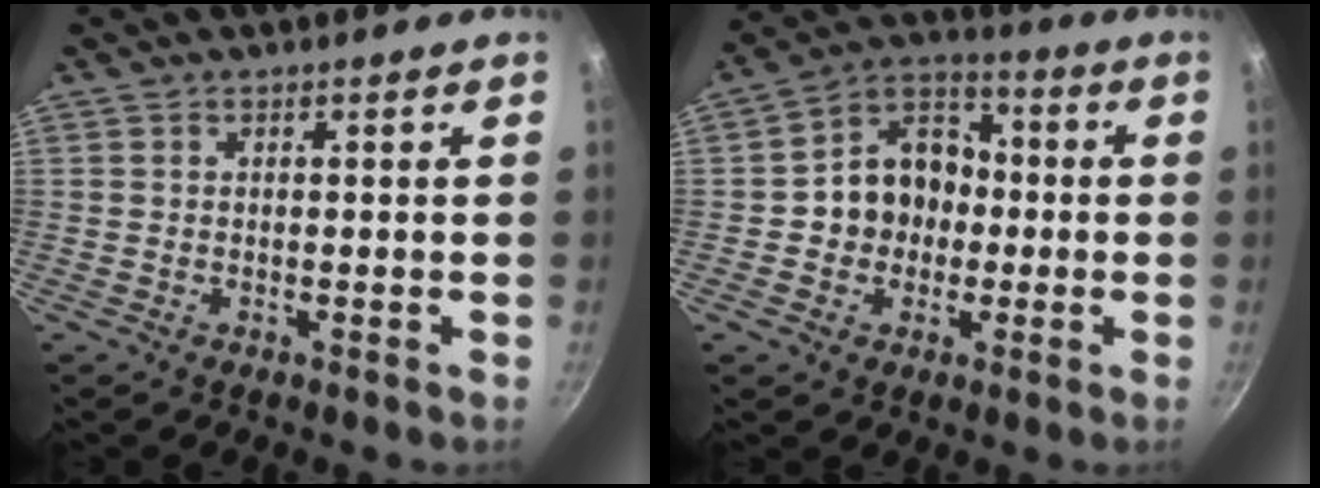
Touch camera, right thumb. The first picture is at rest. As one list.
[{"total": 11.6, "force": [-1.1, 9.9, 6.0], "torque": [-0.051, 0.030, -0.034]}]